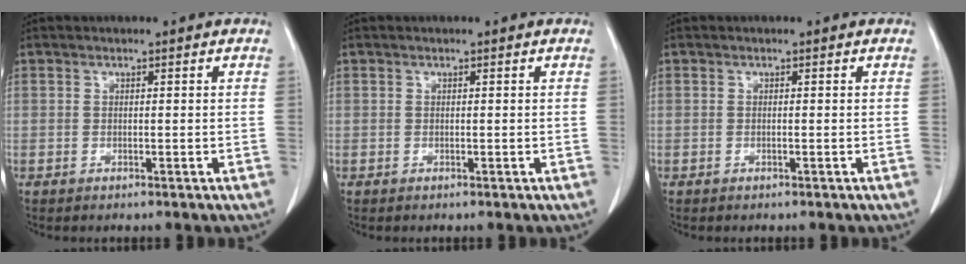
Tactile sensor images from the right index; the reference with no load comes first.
{"total": 0.0}
{"total": 0.0}